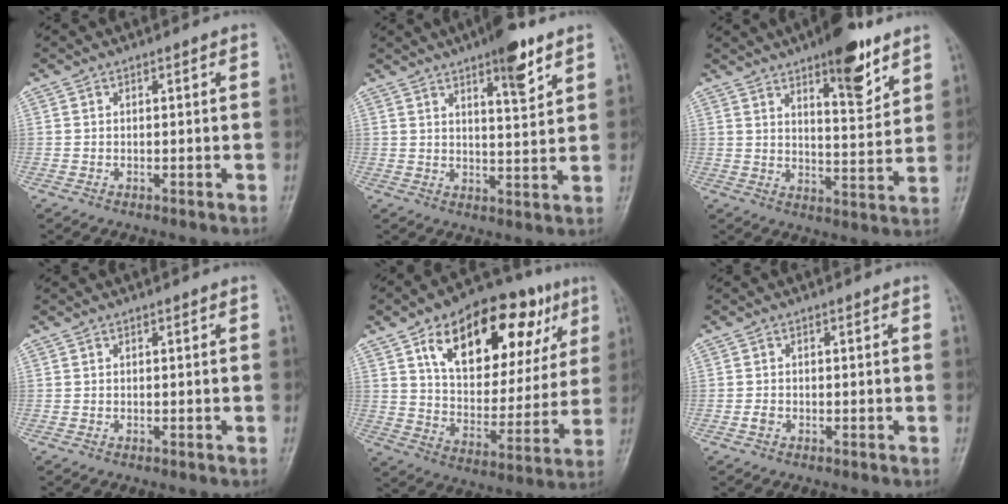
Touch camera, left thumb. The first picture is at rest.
{"total": 8.4, "force": [5.3, 2.1, 6.2], "torque": [-0.080, -0.030, 0.078]}
{"total": 12.1, "force": [7.7, 3.9, 8.5], "torque": [-0.098, -0.047, 0.114]}
{"total": 0.0}
{"total": 25.7, "force": [12.0, 13.5, 18.3], "torque": [-0.231, -0.006, 0.192]}
{"total": 1.1, "force": [-0.5, 0.8, 0.5], "torque": [-0.011, 0.001, -0.010]}